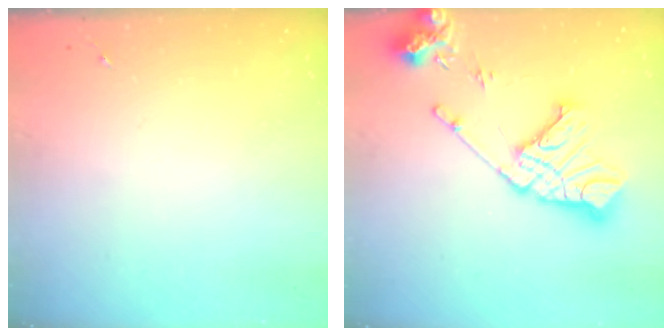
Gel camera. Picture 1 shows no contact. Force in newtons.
{"total": 19.0, "press": 18.8, "slide": 2.3}